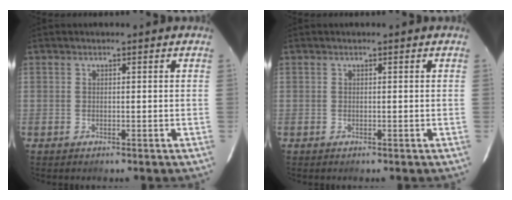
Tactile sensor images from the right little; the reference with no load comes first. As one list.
[{"total": 0.0}]